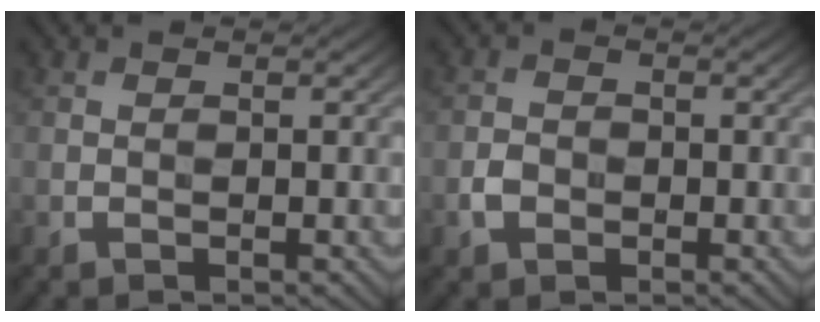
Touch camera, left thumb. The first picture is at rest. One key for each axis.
{"total": 2.0, "fx": -0.8, "fy": 1.6, "fz": 0.8, "tx": -0.017, "ty": -0.001, "tz": -0.021}